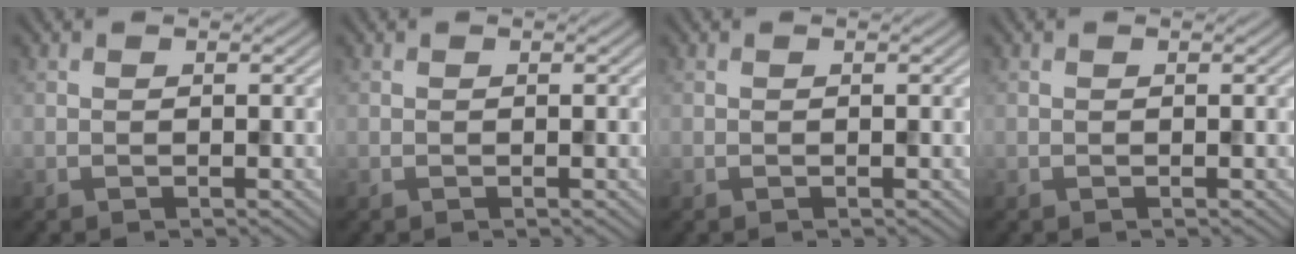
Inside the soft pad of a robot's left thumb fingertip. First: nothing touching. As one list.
[{"total": 0.0}, {"total": 0.0}, {"total": 0.0}]